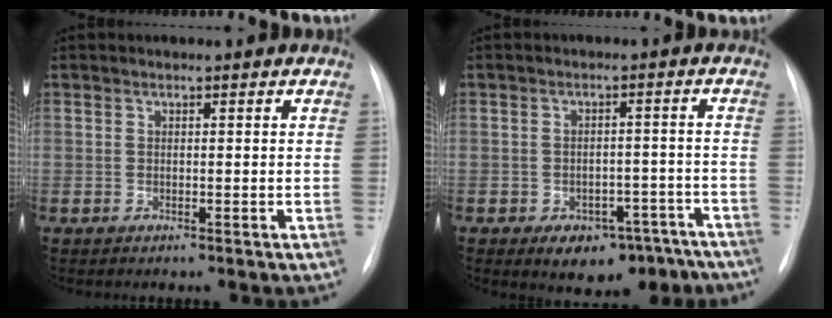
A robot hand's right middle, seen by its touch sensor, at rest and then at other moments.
{"total": 9.8, "force": [-6.9, 5.7, 3.9], "torque": [-0.024, 0.032, -0.087]}